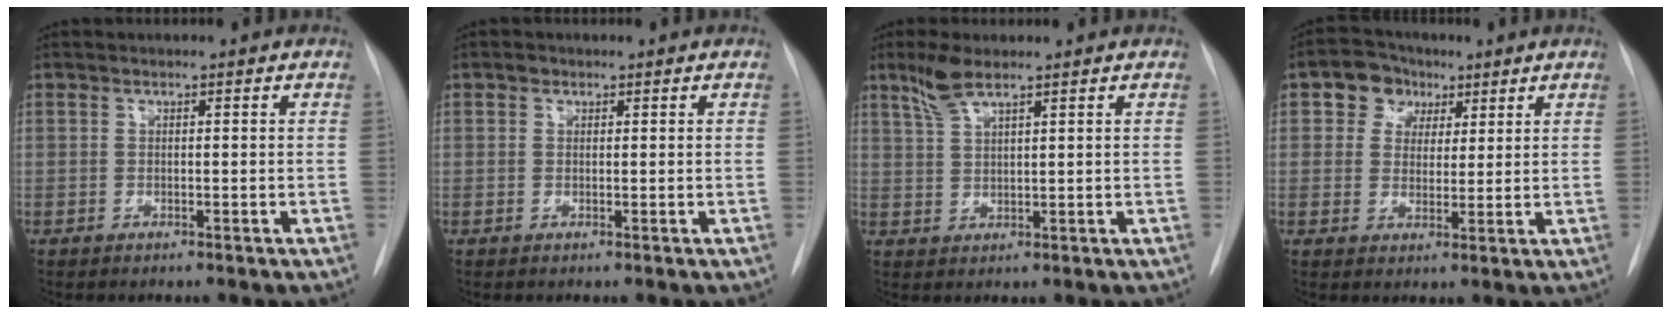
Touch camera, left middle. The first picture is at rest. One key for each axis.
{"total": 1.0, "fx": 0.6, "fy": 0.8, "fz": 0.2, "tx": 0.002, "ty": 0.002, "tz": 0.005}
{"total": 4.5, "fx": 3.4, "fy": 0.7, "fz": 2.9, "tx": -0.066, "ty": 0.007, "tz": 0.070}
{"total": 5.8, "fx": 2.7, "fy": 4.8, "fz": 1.8, "tx": -0.031, "ty": 0.023, "tz": 0.047}